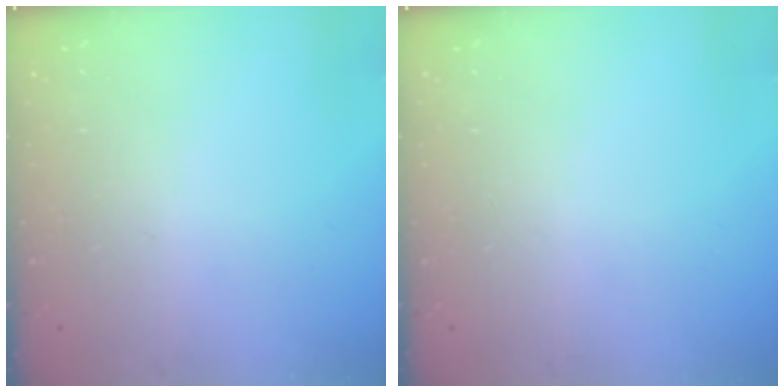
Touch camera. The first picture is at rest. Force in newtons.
{"total": 0.0}